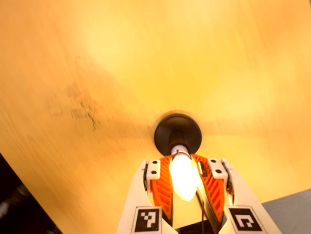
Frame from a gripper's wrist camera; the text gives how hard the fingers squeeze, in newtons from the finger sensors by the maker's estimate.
{"total": 23.7, "left": 26.1, "right": 21.4}